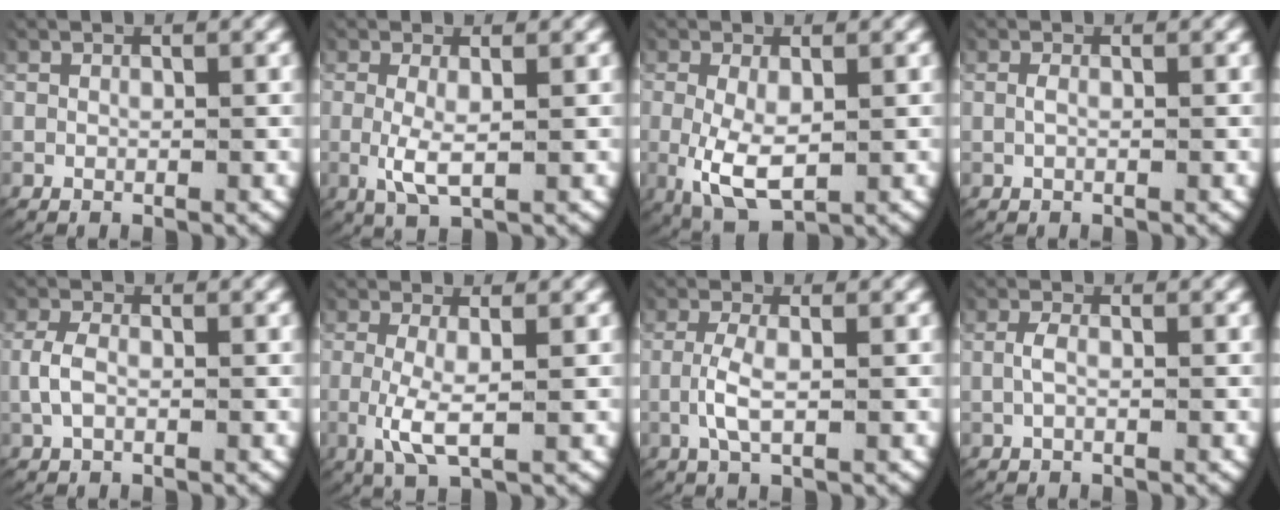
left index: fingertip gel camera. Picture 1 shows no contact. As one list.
[{"total": 3.0, "force": [-0.3, 1.0, 2.8], "torque": [-0.069, -0.016, 0.003]}, {"total": 5.7, "force": [-1.4, 3.3, 4.5], "torque": [-0.105, -0.030, -0.005]}, {"total": 0.5, "force": [-0.2, -0.1, 0.5], "torque": [-0.020, -0.007, 0.001]}, {"total": 2.0, "force": [-0.2, 1.2, 1.6], "torque": [-0.052, -0.005, 0.001]}, {"total": 3.7, "force": [-0.5, 1.1, 3.5], "torque": [-0.088, -0.021, 0.002]}, {"total": 2.5, "force": [-0.4, 0.7, 2.3], "torque": [-0.063, -0.008, -0.003]}, {"total": 1.1, "force": [-0.3, 0.3, 1.1], "torque": [-0.036, -0.005, -0.002]}]